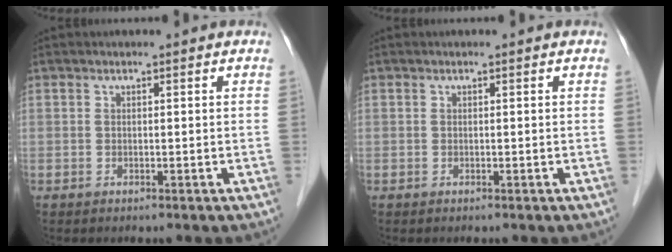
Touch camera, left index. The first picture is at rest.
{"total": 0.0}